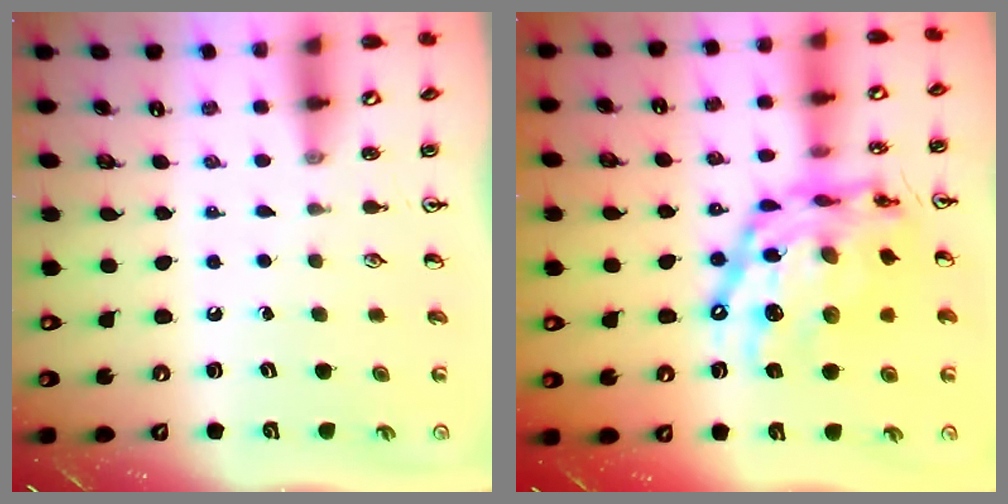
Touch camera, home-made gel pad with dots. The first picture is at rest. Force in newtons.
{"total": 23.2, "press": 23.1, "slide": 2.0}